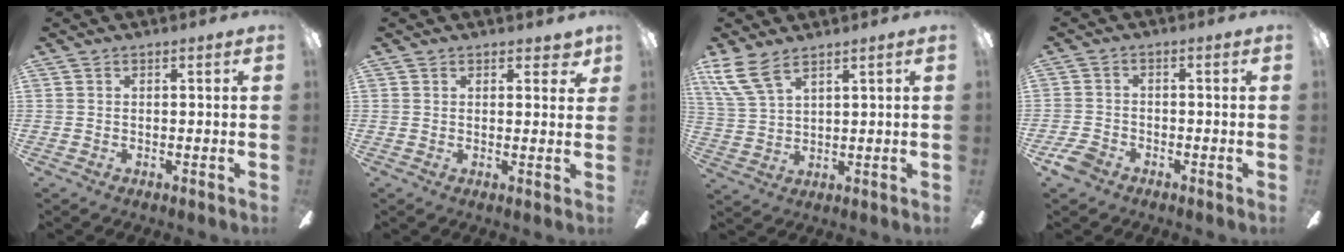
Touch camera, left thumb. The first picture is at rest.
{"total": 3.1, "force": [2.2, 1.5, 1.6], "torque": [-0.011, -0.005, 0.034]}
{"total": 8.3, "force": [6.1, 2.8, 4.9], "torque": [-0.115, -0.021, 0.118]}
{"total": 4.4, "force": [-3.0, 2.5, 1.9], "torque": [-0.051, 0.013, -0.062]}